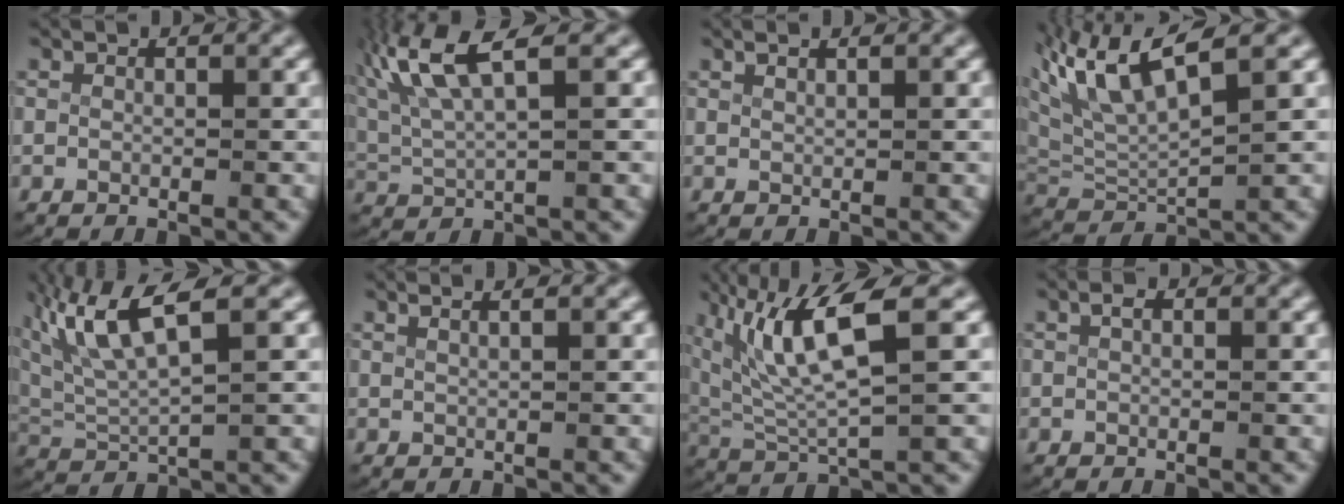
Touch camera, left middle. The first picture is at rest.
{"total": 6.4, "force": [3.1, 2.6, 5.0], "torque": [-0.117, 0.000, 0.059]}
{"total": 0.8, "force": [0.7, -0.3, 0.3], "torque": [-0.006, -0.002, 0.018]}
{"total": 8.2, "force": [3.4, 5.0, 5.6], "torque": [-0.146, -0.001, 0.064]}
{"total": 6.2, "force": [2.9, 2.8, 4.8], "torque": [-0.115, 0.004, 0.055]}
{"total": 1.2, "force": [0.9, -0.2, 0.8], "torque": [-0.012, 0.000, 0.019]}
{"total": 7.2, "force": [2.4, 3.1, 6.0], "torque": [-0.129, -0.001, 0.047]}
{"total": 0.8, "force": [0.4, 0.3, 0.6], "torque": [-0.017, -0.001, 0.009]}